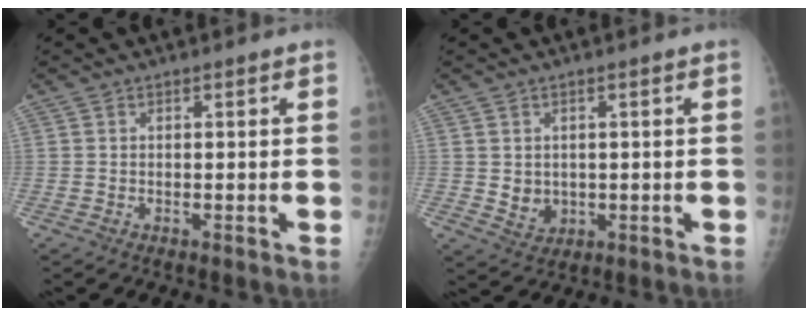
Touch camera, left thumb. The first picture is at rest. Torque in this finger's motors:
{"motor_torque": [-0.11, 0.10, 0.07, 0.04, 0.00]}